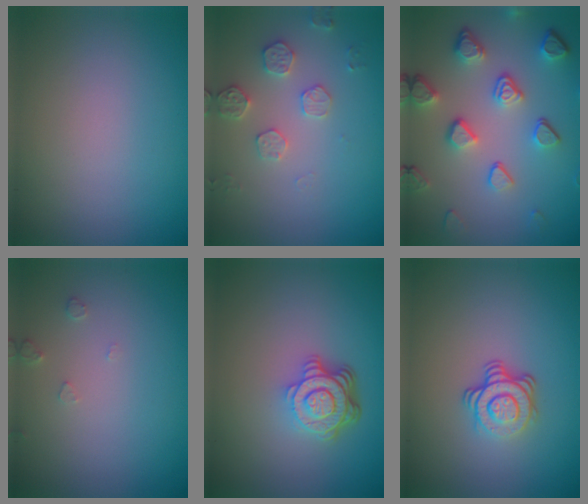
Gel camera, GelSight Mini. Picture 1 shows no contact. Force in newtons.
{"total": 2.5, "press": 2.5, "slide": 0.5}
{"total": 5.2, "press": 4.0, "slide": 3.3}
{"total": 0.9, "press": 0.9, "slide": 0.2}
{"total": 4.9, "press": 3.5, "slide": 3.4}
{"total": 3.8, "press": 2.6, "slide": 2.8}